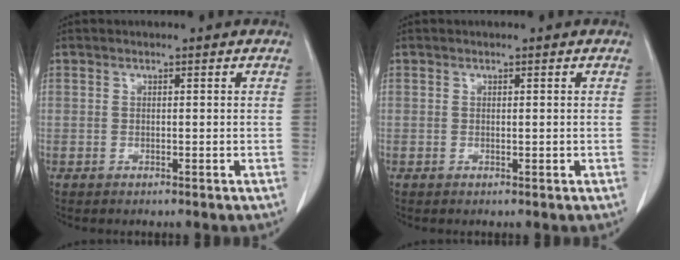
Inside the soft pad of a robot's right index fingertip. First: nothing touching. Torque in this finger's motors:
{"motor_torque": [-0.05, 0.07, 0.00, 0.00]}